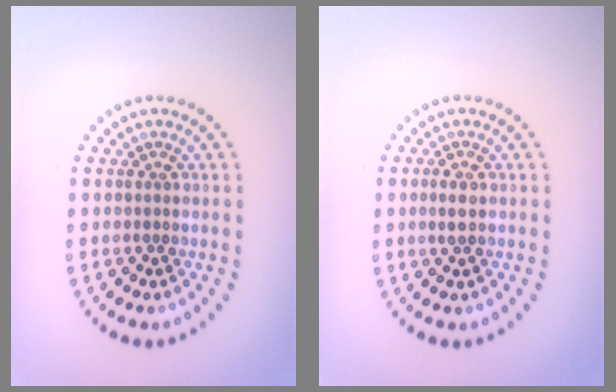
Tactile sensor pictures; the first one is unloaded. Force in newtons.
{"total": 1.5, "press": 1.4, "slide": 0.5}